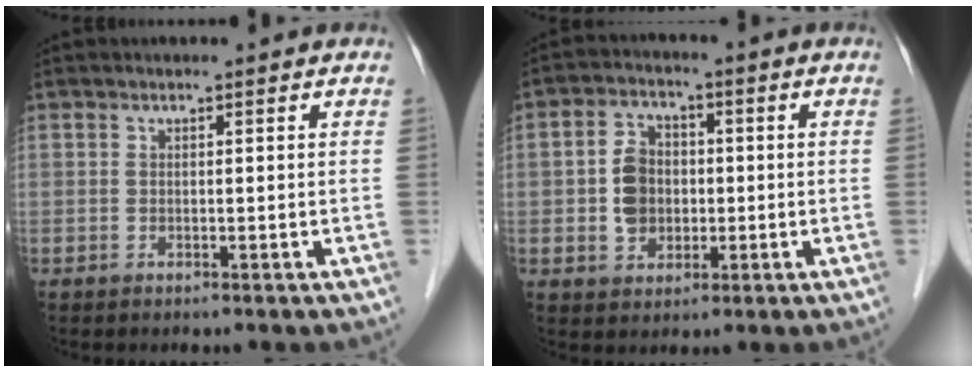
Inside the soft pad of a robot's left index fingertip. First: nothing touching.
{"total": 6.4, "force": [-0.5, 5.0, 3.9], "torque": [-0.085, 0.015, -0.006]}